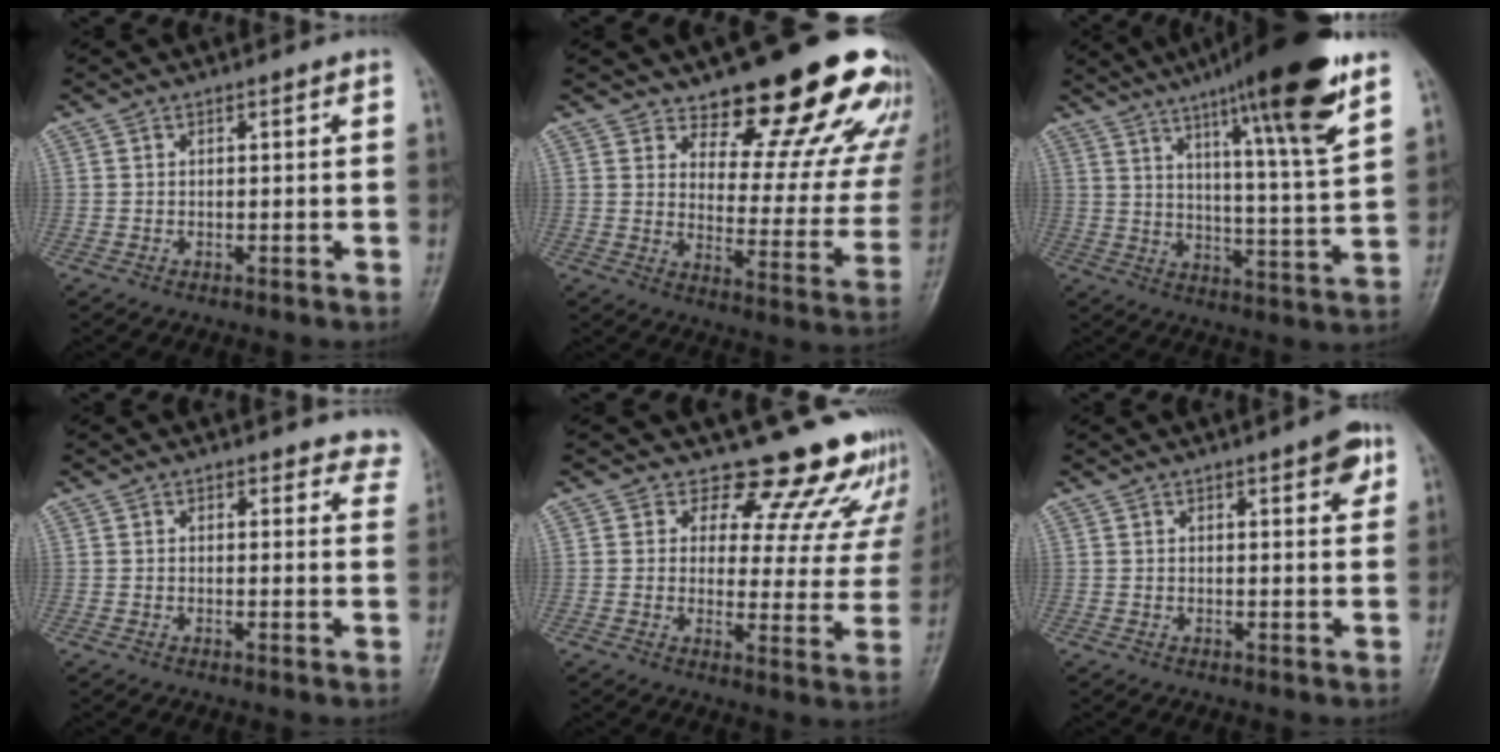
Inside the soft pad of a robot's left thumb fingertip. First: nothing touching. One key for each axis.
{"total": 20.5, "fx": 16.2, "fy": 6.9, "fz": 10.4, "tx": -0.084, "ty": -0.120, "tz": 0.210}
{"total": 20.7, "fx": 12.7, "fy": 1.7, "fz": 16.3, "tx": -0.228, "ty": -0.053, "tz": 0.191}
{"total": 7.2, "fx": 6.6, "fy": 2.7, "fz": 0.9, "tx": 0.046, "ty": -0.026, "tz": 0.047}
{"total": 16.9, "fx": 15.3, "fy": 6.3, "fz": 3.6, "tx": 0.016, "ty": -0.126, "tz": 0.161}
{"total": 4.9, "fx": 2.8, "fy": 1.4, "fz": 3.8, "tx": -0.038, "ty": -0.010, "tz": 0.030}